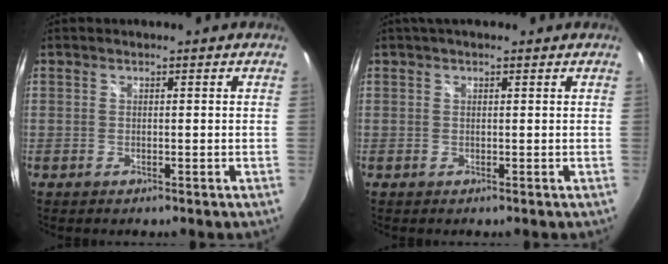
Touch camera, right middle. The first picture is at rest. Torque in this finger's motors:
{"motor_torque": [0.94, -0.60, 0.39, 0.03]}